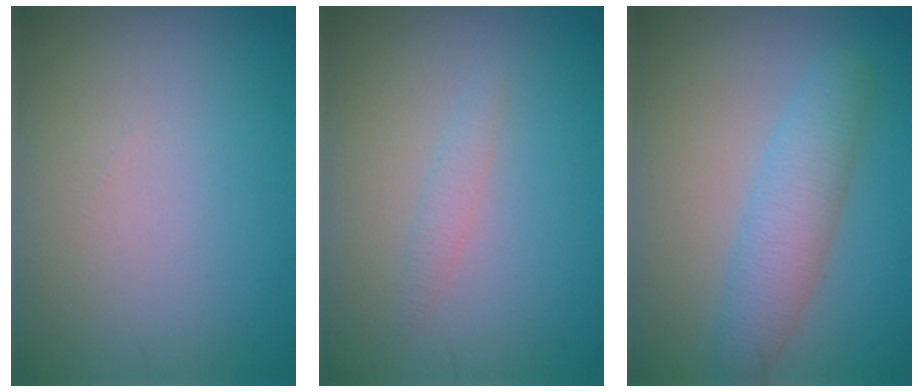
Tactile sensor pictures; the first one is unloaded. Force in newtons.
{"total": 1.0, "press": 1.0, "slide": 0.1}
{"total": 3.8, "press": 3.8, "slide": 0.1}